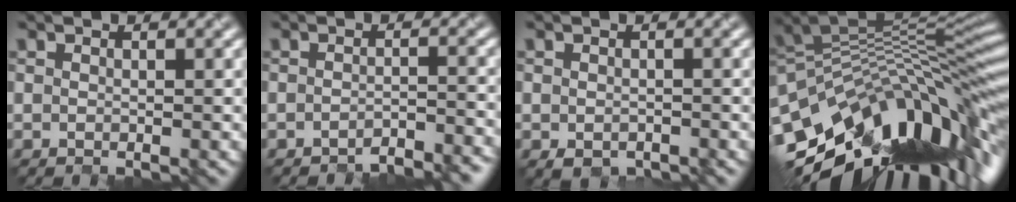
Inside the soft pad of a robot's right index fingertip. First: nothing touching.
{"total": 3.2, "force": [-3.2, 0.0, 0.7], "torque": [-0.014, 0.000, -0.047]}
{"total": 1.5, "force": [-1.4, 0.5, 0.3], "torque": [-0.013, -0.013, -0.014]}
{"total": 13.3, "force": [-5.5, 5.7, 10.8], "torque": [-0.193, 0.007, -0.096]}